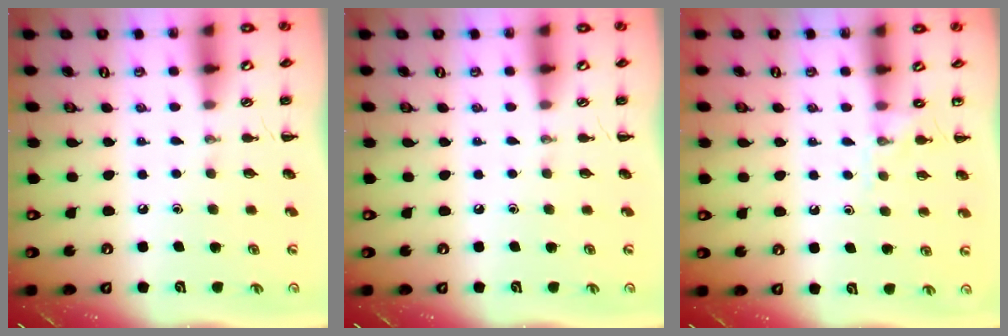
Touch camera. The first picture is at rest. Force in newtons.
{"total": 0.0}
{"total": 6.1, "press": 5.9, "slide": 1.5}